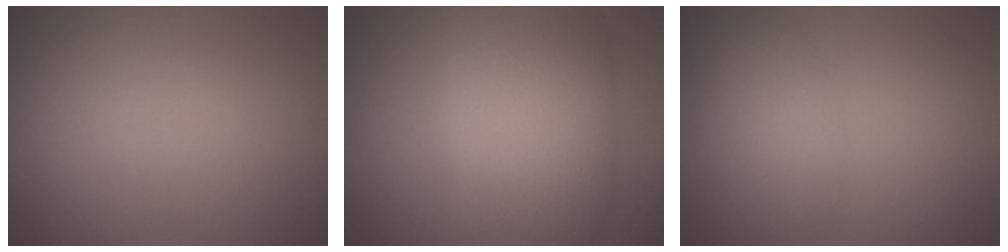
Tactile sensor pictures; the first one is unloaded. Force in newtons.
{"total": 9.9, "press": 9.9, "slide": 0.4}
{"total": 2.2, "press": 2.2, "slide": 0.1}